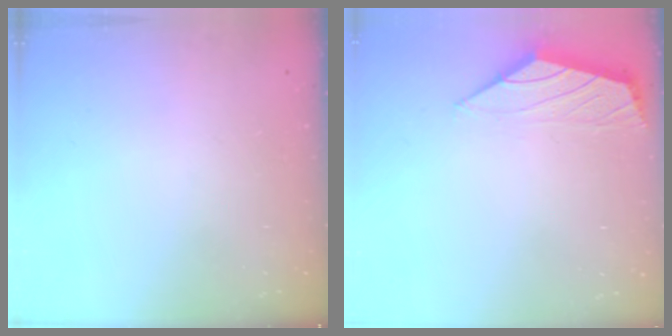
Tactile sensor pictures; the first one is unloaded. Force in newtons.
{"total": 0.8, "press": 0.6, "slide": 0.6}